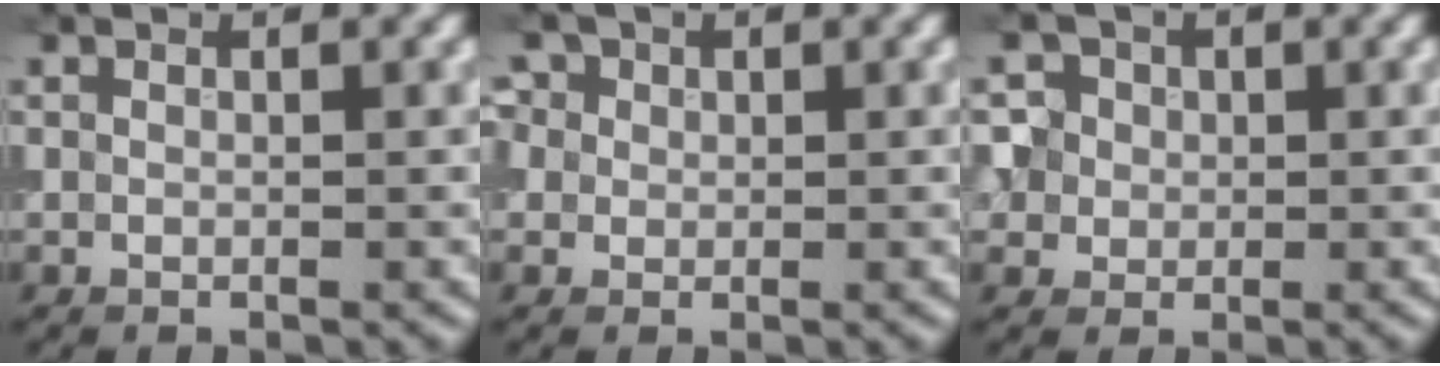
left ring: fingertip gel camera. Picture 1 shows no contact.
{"total": 4.0, "force": [1.8, 3.1, 1.8], "torque": [-0.035, 0.020, 0.013]}
{"total": 5.1, "force": [1.5, 4.5, 1.7], "torque": [-0.024, 0.024, 0.011]}